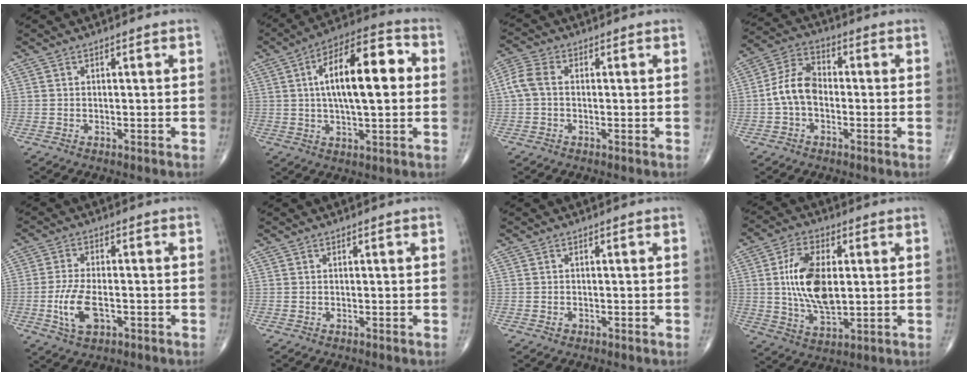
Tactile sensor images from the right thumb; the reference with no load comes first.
{"total": 17.1, "force": [2.3, 6.6, 15.6], "torque": [-0.237, 0.024, 0.030]}
{"total": 4.5, "force": [-0.1, 2.9, 3.5], "torque": [-0.086, 0.013, -0.010]}
{"total": 8.0, "force": [-1.3, 5.3, 5.9], "torque": [-0.106, 0.029, -0.038]}
{"total": 7.6, "force": [-2.2, 3.7, 6.3], "torque": [-0.134, 0.005, -0.037]}
{"total": 0.0}
{"total": 0.9, "force": [-0.4, 0.7, 0.3], "torque": [-0.005, 0.003, -0.006]}
{"total": 13.4, "force": [1.4, 7.1, 11.4], "torque": [-0.208, -0.007, 0.031]}